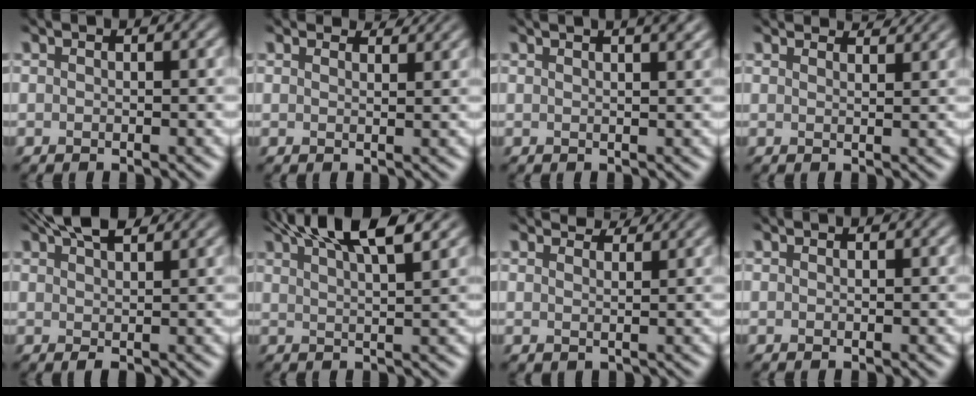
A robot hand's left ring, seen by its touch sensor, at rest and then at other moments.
{"total": 2.4, "force": [2.3, 0.4, 0.4], "torque": [-0.016, 0.001, 0.028]}
{"total": 5.8, "force": [3.5, 2.6, 3.8], "torque": [-0.010, 0.042, 0.008]}
{"total": 3.8, "force": [3.6, 0.4, 1.0], "torque": [-0.013, 0.005, 0.039]}
{"total": 3.8, "force": [2.7, 1.1, 2.4], "torque": [-0.042, 0.009, 0.049]}
{"total": 7.5, "force": [5.0, 1.9, 5.2], "torque": [-0.062, 0.026, 0.059]}
{"total": 2.8, "force": [2.4, 1.1, 0.7], "torque": [-0.022, 0.002, 0.033]}
{"total": 0.0}